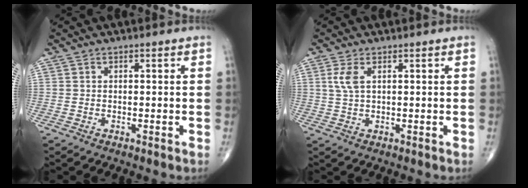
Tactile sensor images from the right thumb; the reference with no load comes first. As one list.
[{"total": 3.2, "force": [1.1, 1.3, 2.7], "torque": [-0.069, 0.005, 0.027]}]